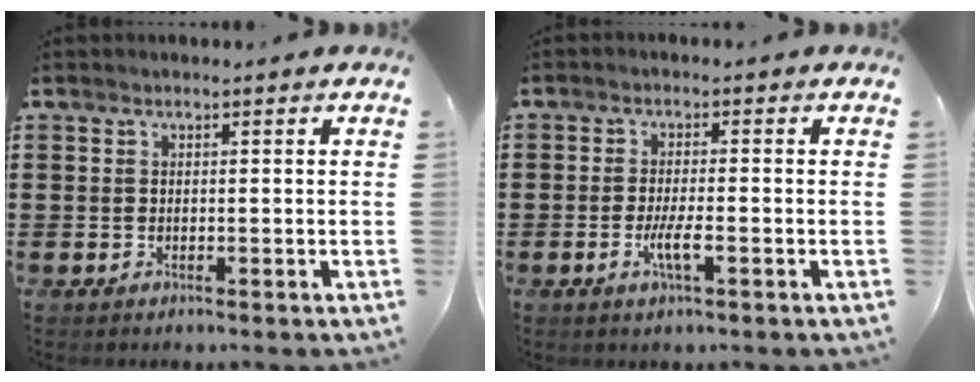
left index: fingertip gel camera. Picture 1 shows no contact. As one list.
[{"total": 3.8, "force": [-1.4, 0.6, 3.5], "torque": [-0.071, -0.006, -0.027]}]